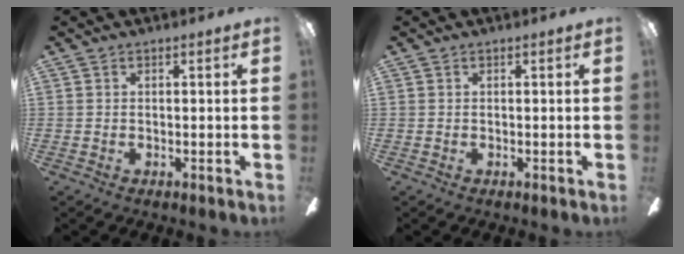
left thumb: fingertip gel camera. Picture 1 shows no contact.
{"total": 0.0}